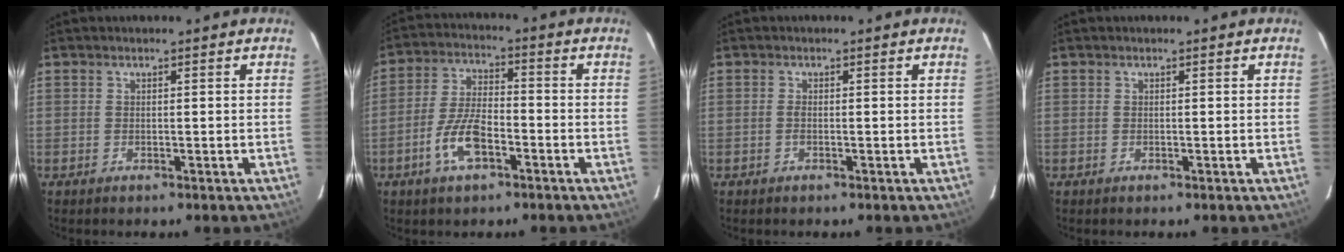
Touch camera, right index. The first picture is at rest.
{"total": 8.9, "force": [-4.2, 3.6, 6.9], "torque": [-0.147, 0.004, -0.075]}
{"total": 0.9, "force": [-0.3, 0.3, 0.7], "torque": [-0.017, 0.000, -0.006]}
{"total": 0.0}